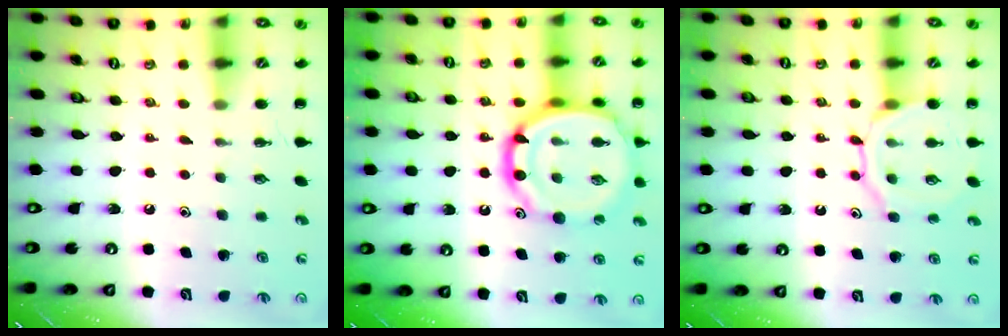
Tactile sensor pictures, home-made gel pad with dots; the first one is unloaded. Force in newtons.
{"total": 20.0, "press": 19.8, "slide": 2.5}
{"total": 11.4, "press": 11.4, "slide": 0.8}